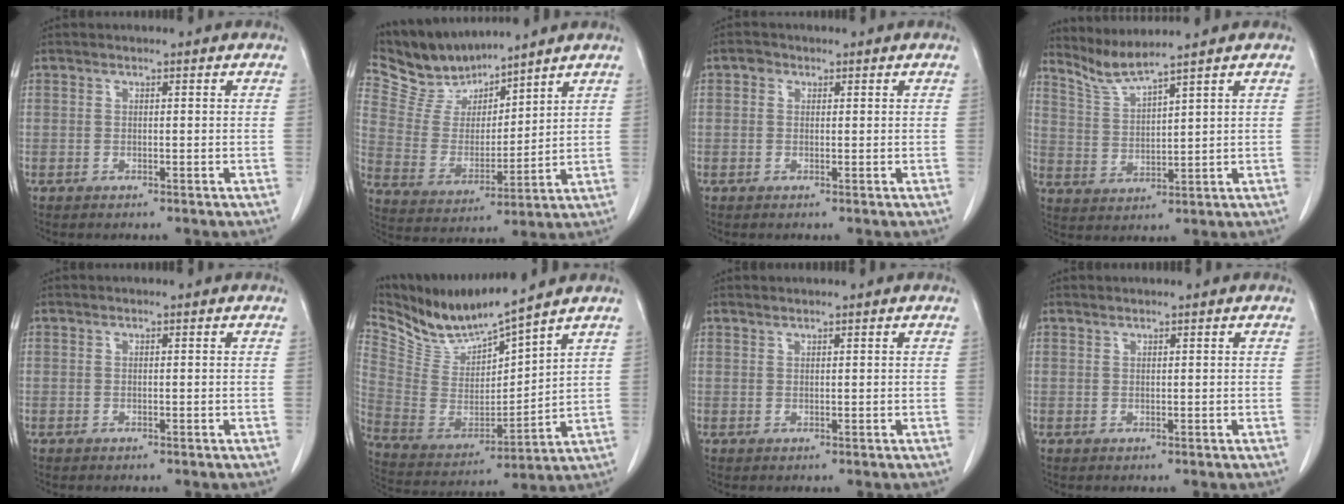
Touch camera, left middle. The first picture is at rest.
{"total": 10.3, "force": [9.9, 1.9, 2.0], "torque": [-0.057, 0.005, 0.209]}
{"total": 1.2, "force": [0.5, 1.1, 0.4], "torque": [-0.004, 0.005, 0.004]}
{"total": 5.0, "force": [4.6, -1.6, 0.9], "torque": [-0.033, -0.014, 0.102]}
{"total": 0.0}
{"total": 11.3, "force": [10.6, 0.1, 4.0], "torque": [-0.097, -0.018, 0.219]}
{"total": 0.6, "force": [0.6, -0.1, 0.0], "torque": [-0.005, -0.002, 0.014]}
{"total": 0.5, "force": [0.5, -0.1, 0.0], "torque": [-0.005, -0.001, 0.011]}